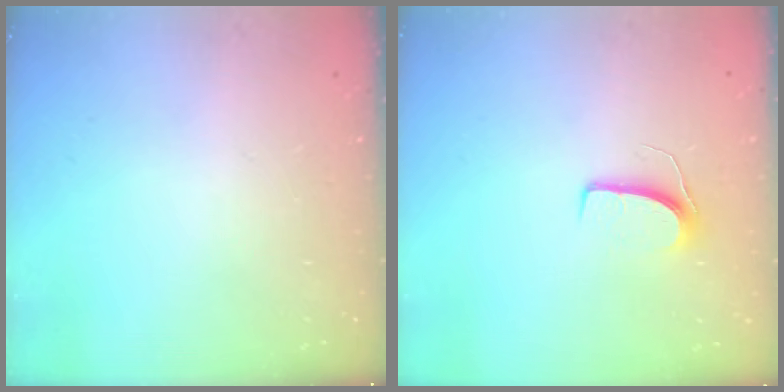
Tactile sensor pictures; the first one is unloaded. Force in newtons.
{"total": 6.6, "press": 6.6, "slide": 0.5}